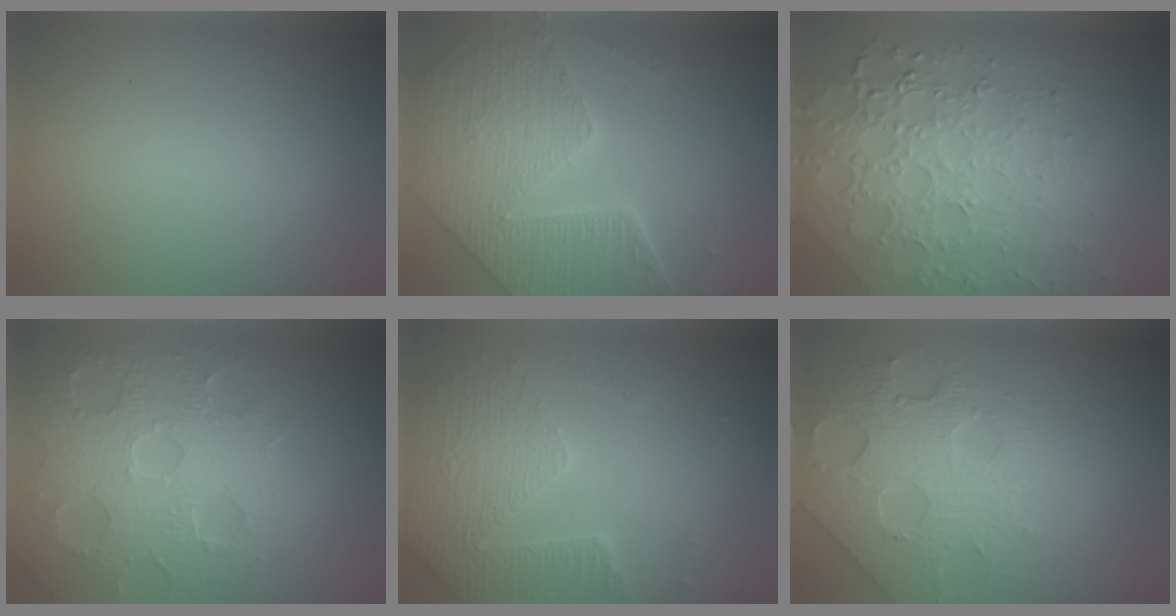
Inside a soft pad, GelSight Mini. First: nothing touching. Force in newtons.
{"total": 8.7, "press": 6.3, "slide": 6.1}
{"total": 7.0, "press": 5.1, "slide": 4.7}
{"total": 7.9, "press": 5.8, "slide": 5.3}
{"total": 3.9, "press": 3.8, "slide": 0.8}
{"total": 5.2, "press": 4.6, "slide": 2.3}